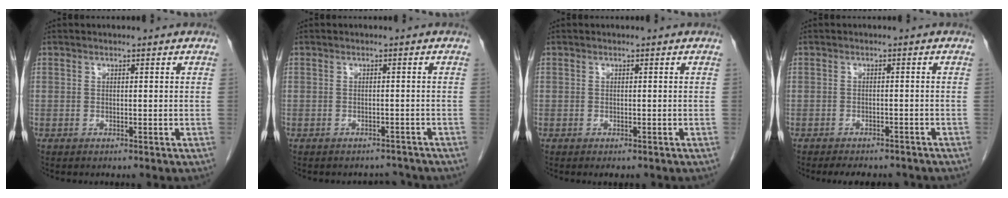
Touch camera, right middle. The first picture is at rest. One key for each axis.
{"total": 3.3, "fx": -3.0, "fy": 1.3, "fz": -0.1, "tx": 0.004, "ty": 0.004, "tz": -0.038}
{"total": 1.2, "fx": -0.8, "fy": 0.7, "fz": 0.6, "tx": -0.005, "ty": -0.001, "tz": -0.005}
{"total": 7.1, "fx": -6.2, "fy": 2.6, "fz": 2.3, "tx": -0.028, "ty": 0.000, "tz": -0.073}